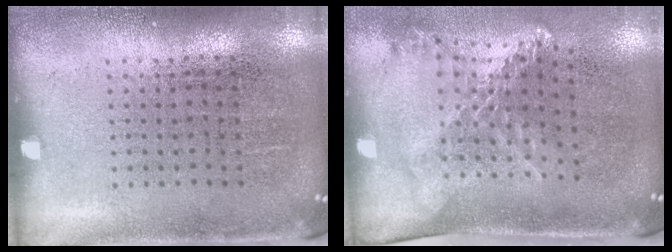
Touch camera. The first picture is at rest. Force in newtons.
{"total": 1.7, "press": 1.3, "slide": 1.0}